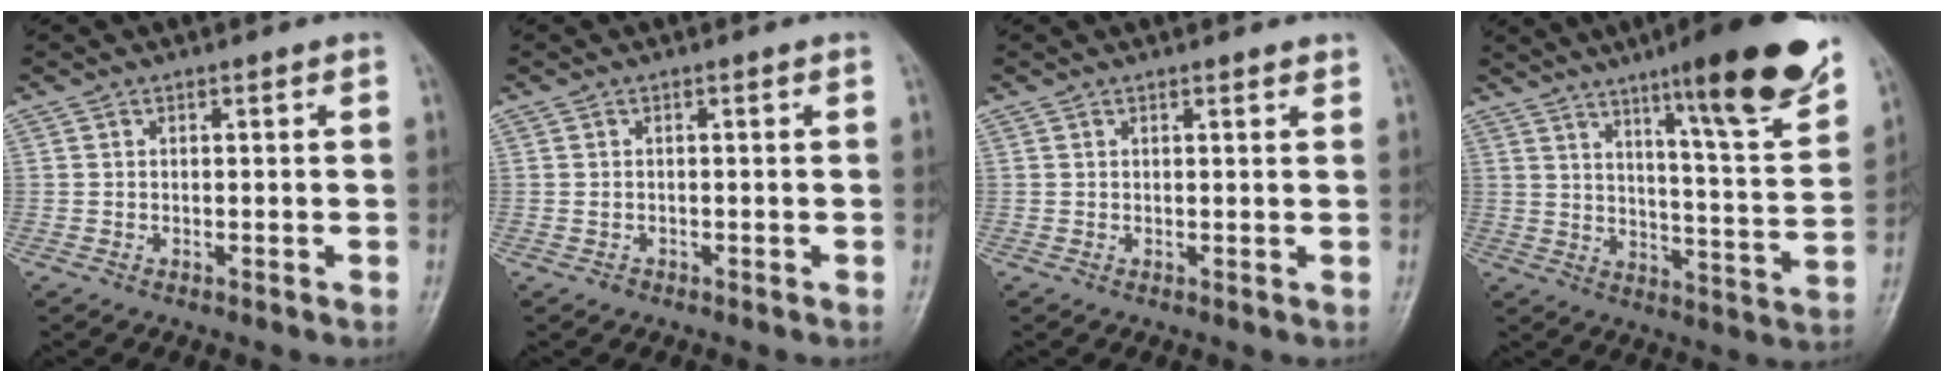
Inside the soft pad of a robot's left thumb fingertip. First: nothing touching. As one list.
[{"total": 0.6, "force": [-0.3, 0.5, 0.2], "torque": [0.001, 0.003, -0.003]}, {"total": 1.1, "force": [0.9, 0.2, 0.6], "torque": [-0.005, -0.003, 0.012]}, {"total": 19.1, "force": [12.1, 2.2, 14.7], "torque": [-0.182, -0.066, 0.179]}]